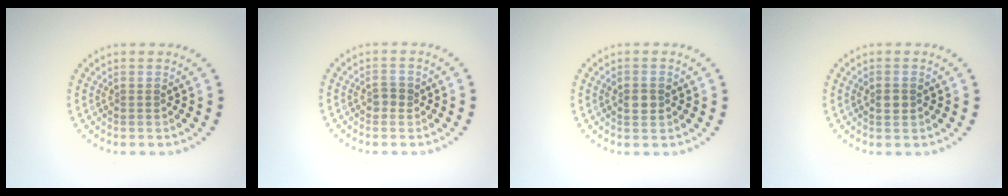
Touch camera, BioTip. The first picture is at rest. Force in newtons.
{"total": 1.3, "press": 1.2, "slide": 0.4}
{"total": 2.1, "press": 2.1, "slide": 0.2}
{"total": 1.2, "press": 1.2, "slide": 0.2}